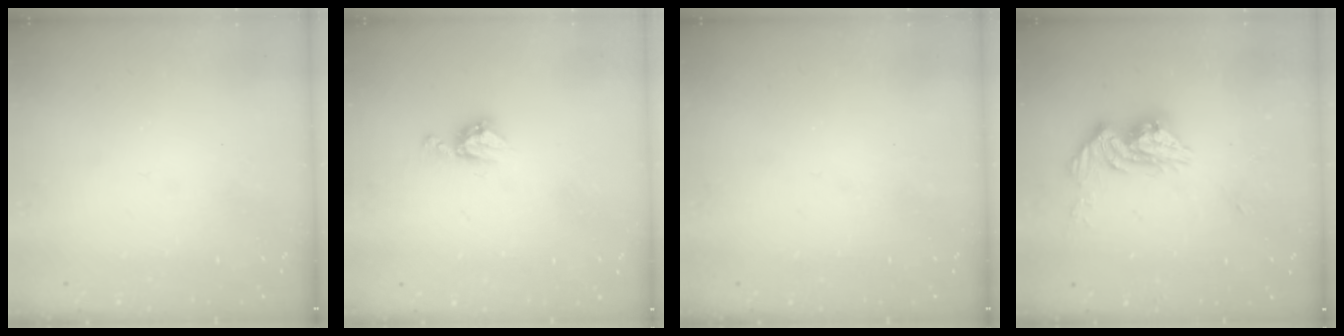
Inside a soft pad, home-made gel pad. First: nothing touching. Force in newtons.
{"total": 6.1, "press": 6.1, "slide": 0.4}
{"total": 0.0}
{"total": 12.8, "press": 12.8, "slide": 1.1}